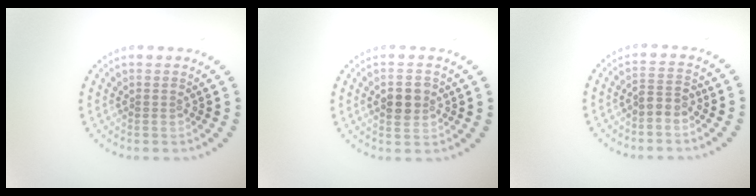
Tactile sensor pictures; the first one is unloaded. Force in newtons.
{"total": 3.0, "press": 3.0, "slide": 0.1}
{"total": 1.8, "press": 1.5, "slide": 0.9}